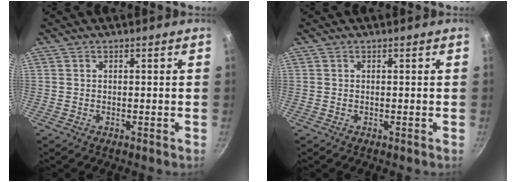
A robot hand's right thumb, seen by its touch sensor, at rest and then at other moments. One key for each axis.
{"total": 0.0}